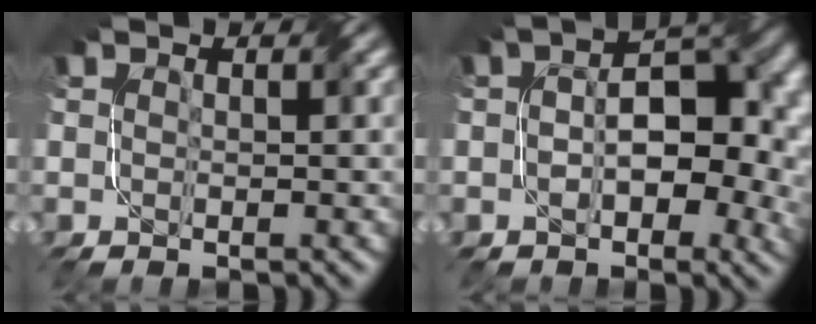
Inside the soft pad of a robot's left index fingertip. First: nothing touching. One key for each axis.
{"total": 8.0, "fx": -0.5, "fy": 4.3, "fz": 6.7, "tx": -0.090, "ty": 0.010, "tz": -0.014}